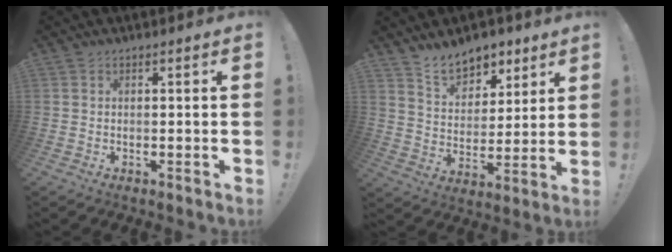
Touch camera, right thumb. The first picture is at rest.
{"total": 11.1, "force": [8.9, 6.0, 2.7], "torque": [-0.046, -0.065, 0.173]}